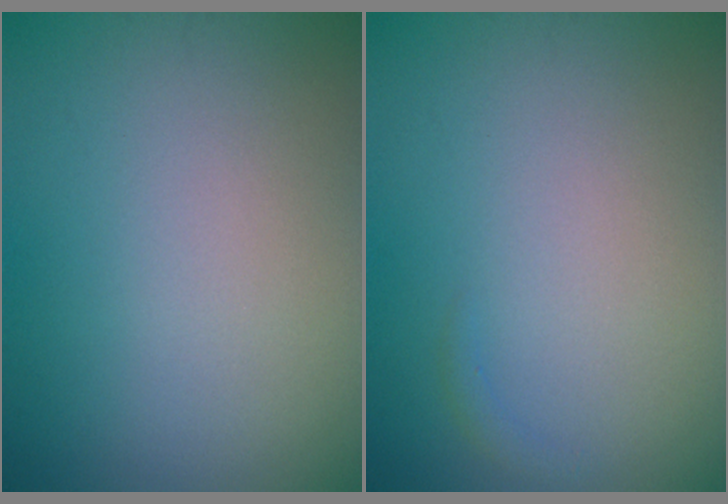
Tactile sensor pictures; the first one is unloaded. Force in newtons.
{"total": 0.5, "press": 0.5, "slide": 0.1}